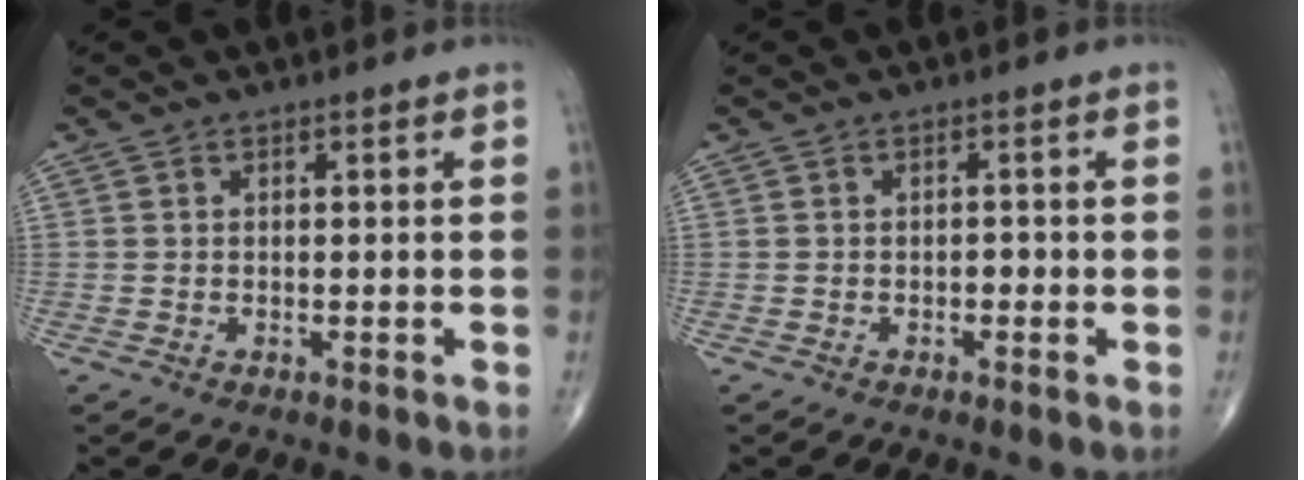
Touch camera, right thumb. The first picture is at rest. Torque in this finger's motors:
{"motor_torque": [0.25, 0.12, 0.18, 0.13, -0.02]}